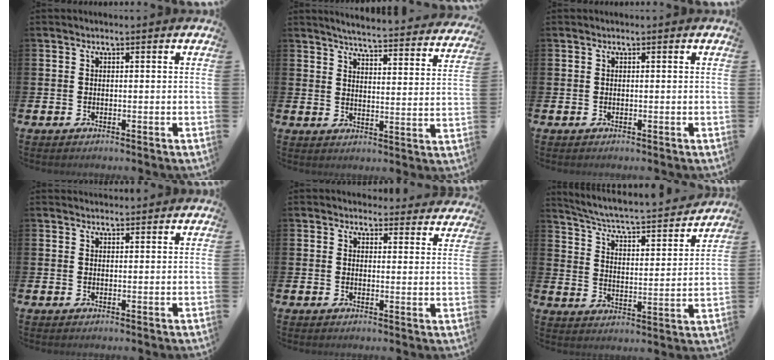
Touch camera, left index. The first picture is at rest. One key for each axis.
{"total": 5.1, "fx": 5.0, "fy": -0.1, "fz": 1.1, "tx": -0.034, "ty": -0.042, "tz": 0.083}
{"total": 0.0}
{"total": 1.4, "fx": 1.4, "fy": 0.3, "fz": 0.0, "tx": 0.013, "ty": -0.006, "tz": 0.023}
{"total": 3.1, "fx": 3.0, "fy": 1.0, "fz": -0.3, "tx": 0.008, "ty": -0.016, "tz": 0.051}
{"total": 5.2, "fx": 4.8, "fy": 0.5, "fz": 1.9, "tx": -0.061, "ty": -0.047, "tz": 0.073}